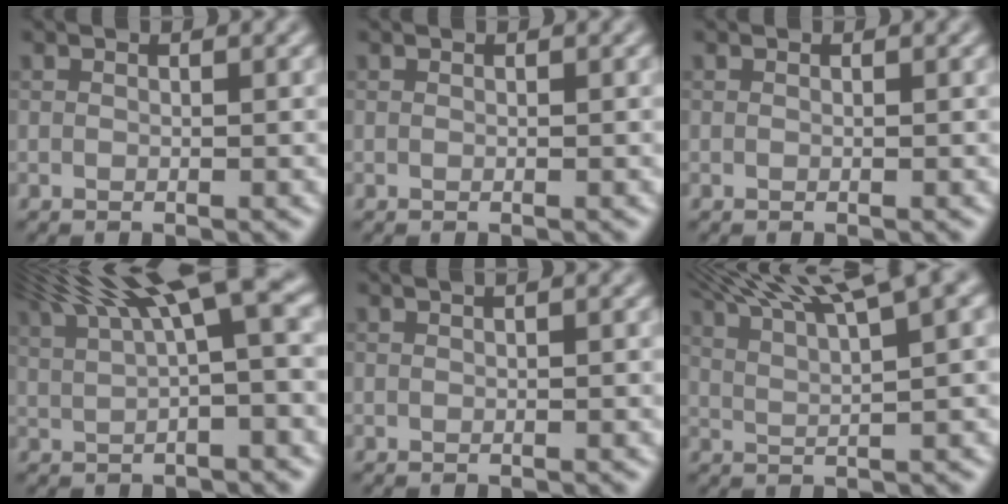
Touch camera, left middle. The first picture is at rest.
{"total": 0.0}
{"total": 0.0}
{"total": 9.9, "force": [4.9, 2.5, 8.2], "torque": [-0.129, 0.034, 0.082]}
{"total": 2.2, "force": [1.0, 0.9, 1.8], "torque": [-0.012, 0.003, 0.005]}
{"total": 9.5, "force": [6.5, 1.8, 6.6], "torque": [-0.088, 0.032, 0.081]}